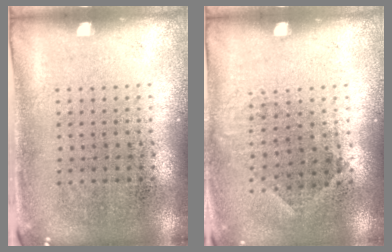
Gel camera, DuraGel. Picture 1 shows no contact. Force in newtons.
{"total": 0.9, "press": 0.6, "slide": 0.6}